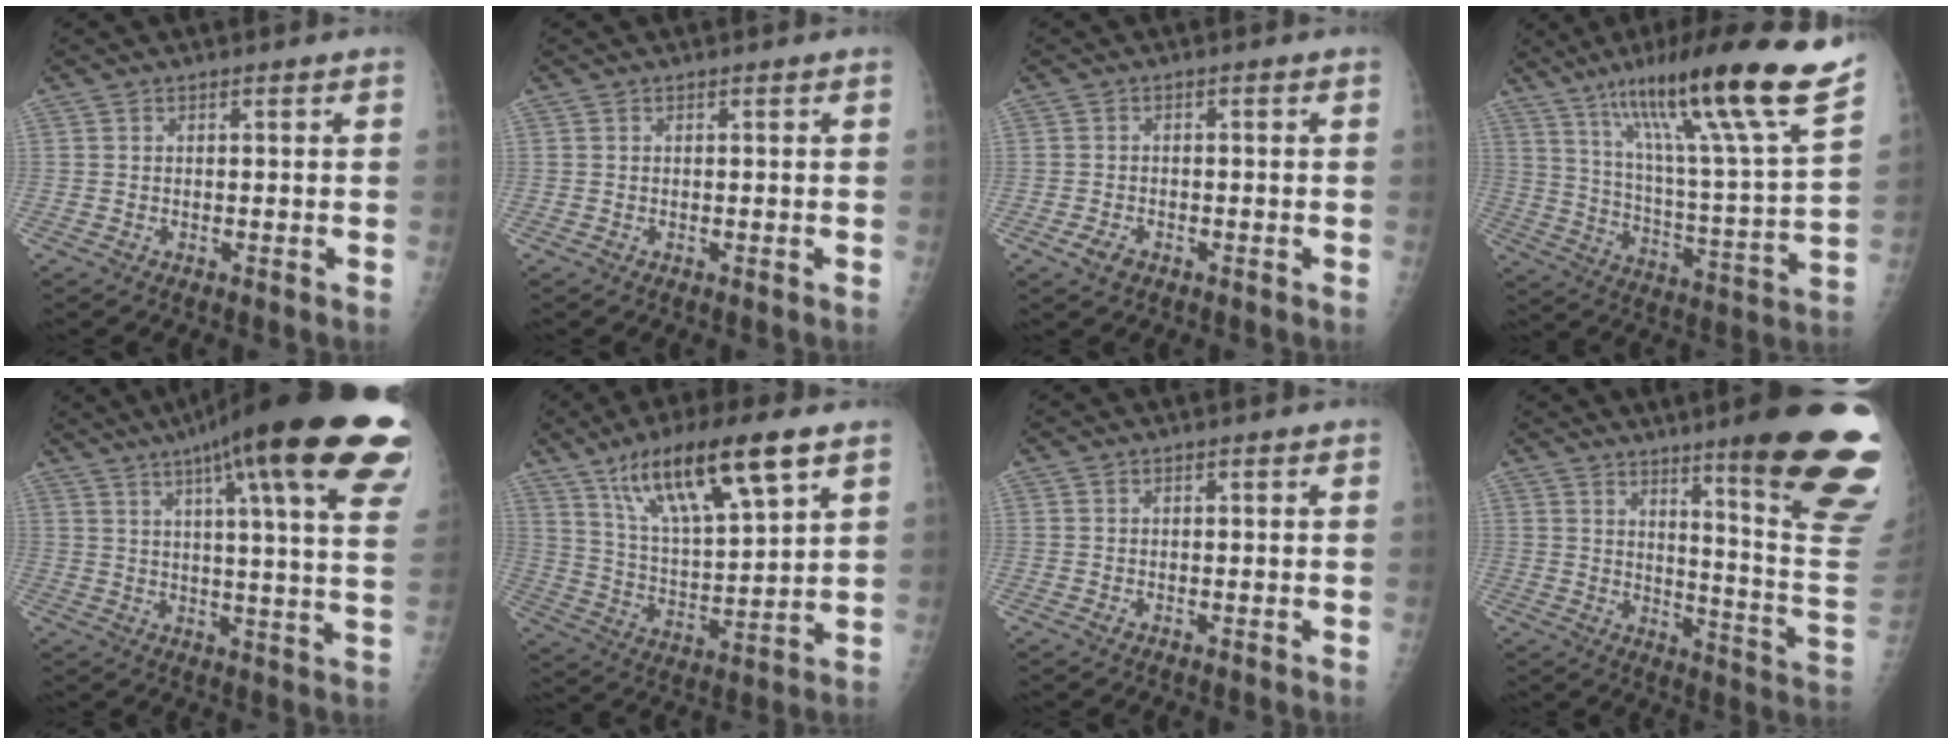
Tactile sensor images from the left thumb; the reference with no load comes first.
{"total": 0.0}
{"total": 2.5, "force": [-1.4, 1.5, 1.4], "torque": [-0.028, 0.005, -0.024]}
{"total": 25.7, "force": [17.3, 1.3, 18.9], "torque": [-0.283, -0.062, 0.277]}
{"total": 29.1, "force": [17.0, 4.6, 23.1], "torque": [-0.264, -0.029, 0.220]}
{"total": 18.4, "force": [10.5, 4.3, 14.4], "torque": [-0.239, -0.035, 0.198]}
{"total": 0.6, "force": [0.1, 0.3, 0.5], "torque": [-0.006, 0.003, 0.003]}
{"total": 23.3, "force": [13.6, 2.5, 18.8], "torque": [-0.198, -0.075, 0.189]}